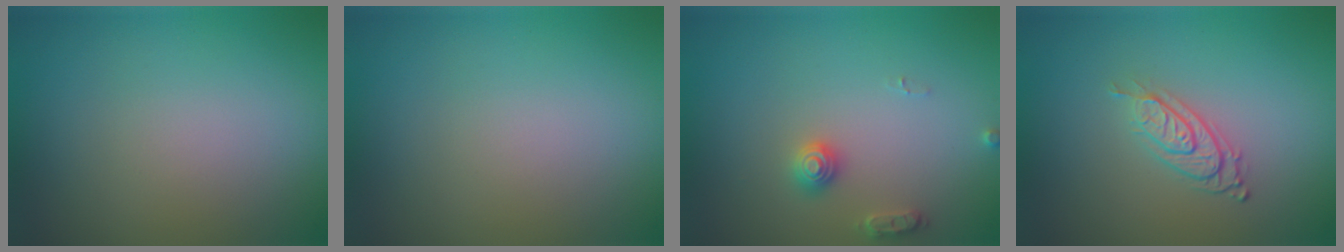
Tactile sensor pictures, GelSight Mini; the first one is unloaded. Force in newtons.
{"total": 0.0}
{"total": 2.0, "press": 2.0, "slide": 0.3}
{"total": 2.9, "press": 1.9, "slide": 2.2}